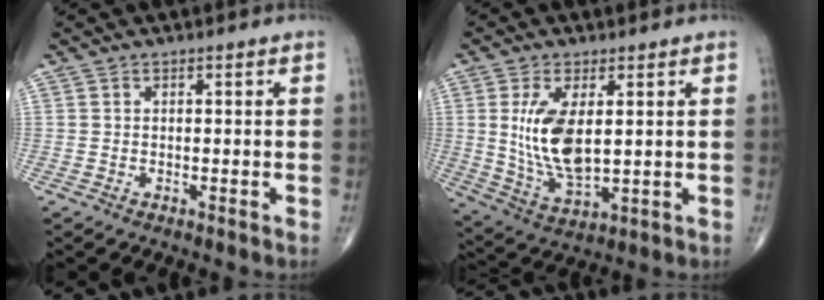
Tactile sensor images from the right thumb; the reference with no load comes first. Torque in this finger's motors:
{"motor_torque": [-0.38, 0.85, 0.93, 0.06, 0.10]}